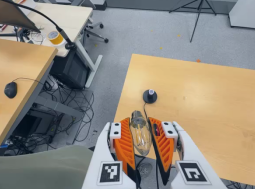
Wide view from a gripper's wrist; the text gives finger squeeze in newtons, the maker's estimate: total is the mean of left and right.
{"total": 19.8, "left": 21.8, "right": 17.9}